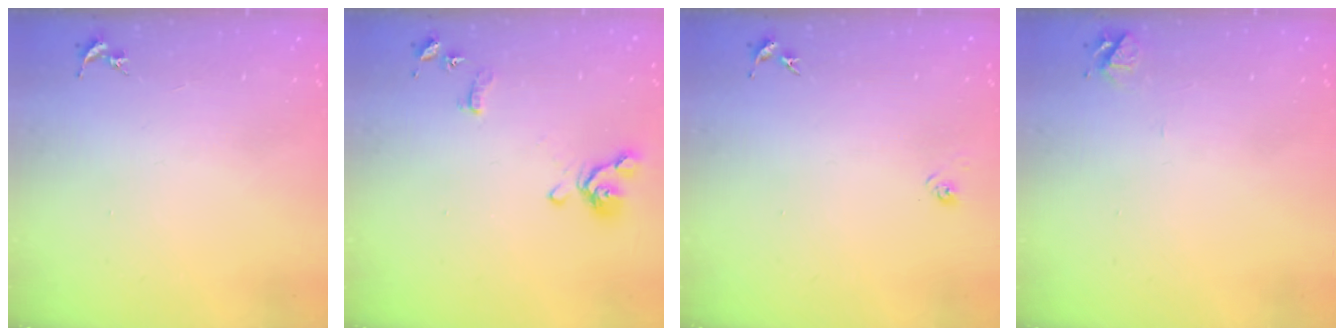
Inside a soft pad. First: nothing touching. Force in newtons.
{"total": 11.3, "press": 11.2, "slide": 1.3}
{"total": 3.3, "press": 3.2, "slide": 0.8}
{"total": 4.9, "press": 4.9, "slide": 0.5}